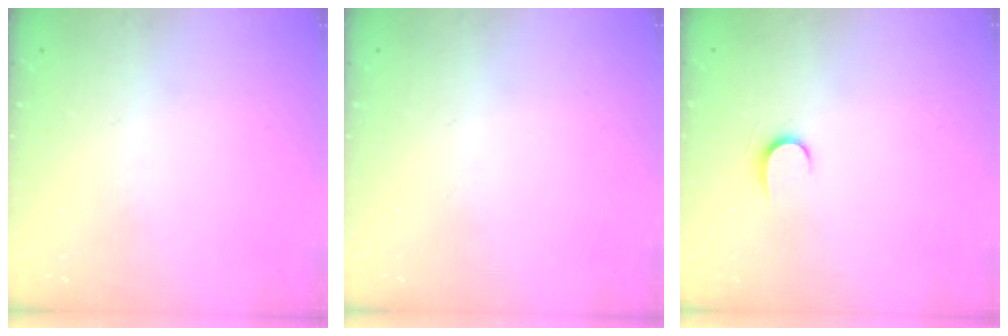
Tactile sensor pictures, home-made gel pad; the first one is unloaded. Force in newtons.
{"total": 0.0}
{"total": 4.9, "press": 4.8, "slide": 0.5}